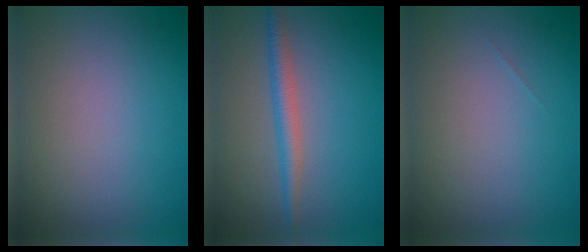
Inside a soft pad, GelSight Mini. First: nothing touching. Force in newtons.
{"total": 2.3, "press": 2.3, "slide": 0.1}
{"total": 0.0}